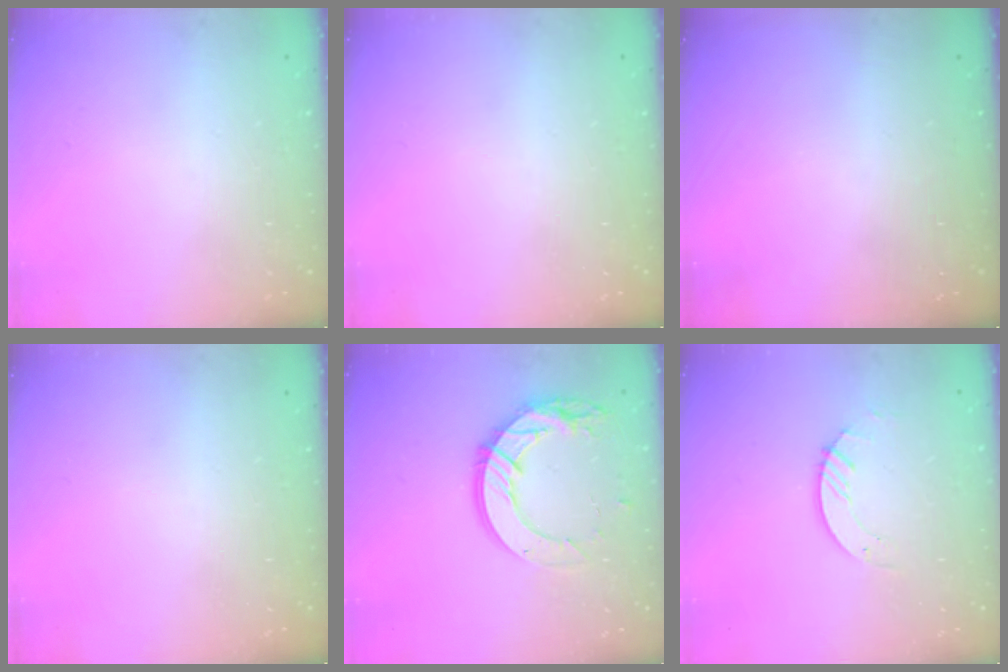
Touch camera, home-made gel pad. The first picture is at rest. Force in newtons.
{"total": 0.0}
{"total": 0.0}
{"total": 0.0}
{"total": 15.8, "press": 15.7, "slide": 1.2}
{"total": 3.3, "press": 3.3, "slide": 0.1}